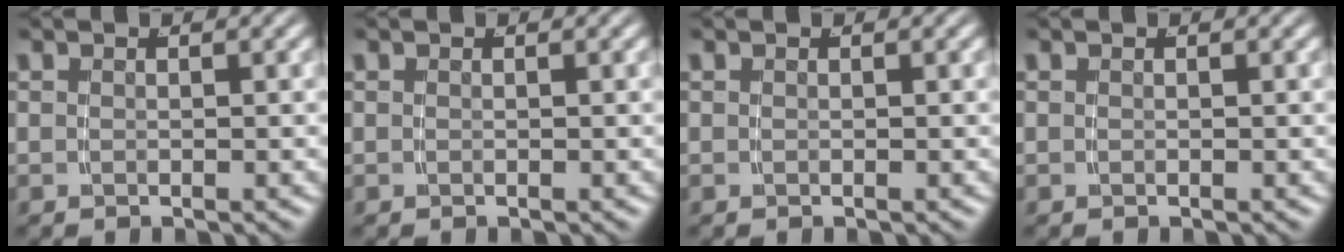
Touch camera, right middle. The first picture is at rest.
{"total": 0.0}
{"total": 0.0}
{"total": 0.0}